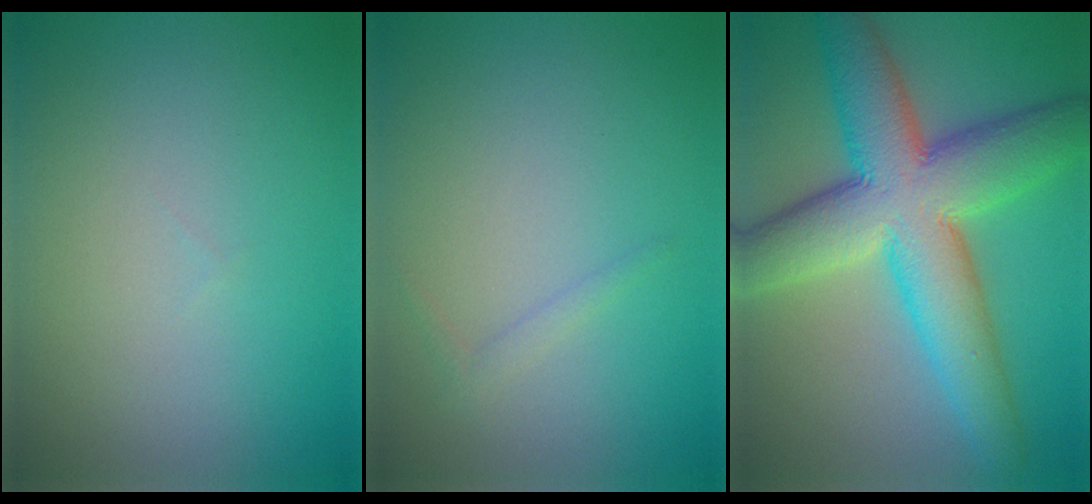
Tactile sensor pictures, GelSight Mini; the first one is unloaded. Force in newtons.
{"total": 0.8, "press": 0.8, "slide": 0.1}
{"total": 11.6, "press": 11.6, "slide": 0.3}